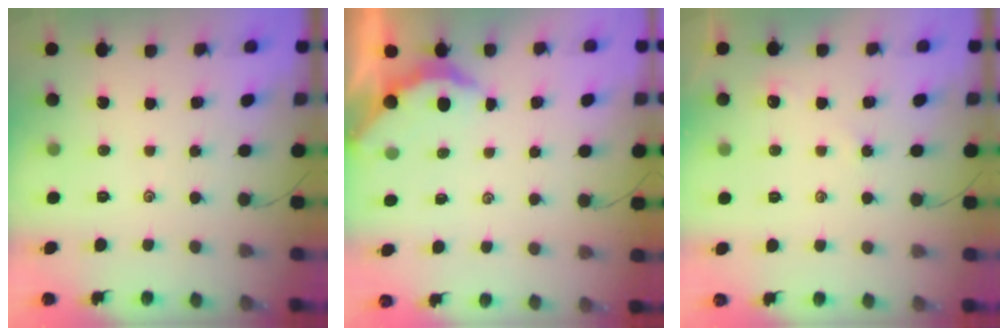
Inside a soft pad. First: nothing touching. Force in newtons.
{"total": 2.3, "press": 2.3, "slide": 0.2}
{"total": 2.3, "press": 2.3, "slide": 0.3}